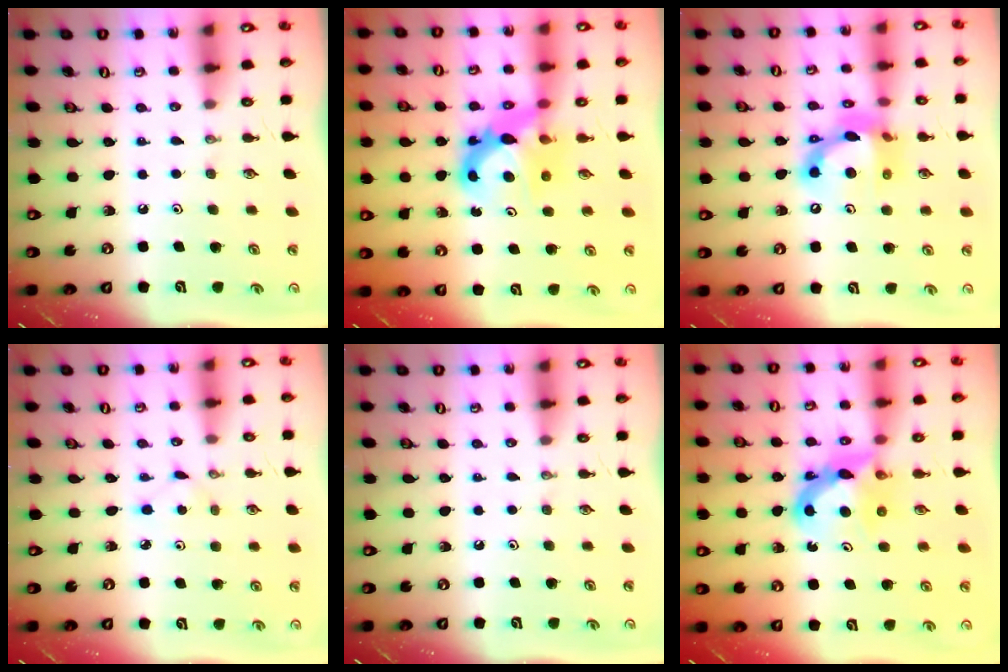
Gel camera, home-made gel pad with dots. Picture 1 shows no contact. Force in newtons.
{"total": 8.9, "press": 8.8, "slide": 0.6}
{"total": 14.7, "press": 14.7, "slide": 0.8}
{"total": 1.6, "press": 1.6, "slide": 0.2}
{"total": 0.0}
{"total": 7.8, "press": 7.8, "slide": 0.7}